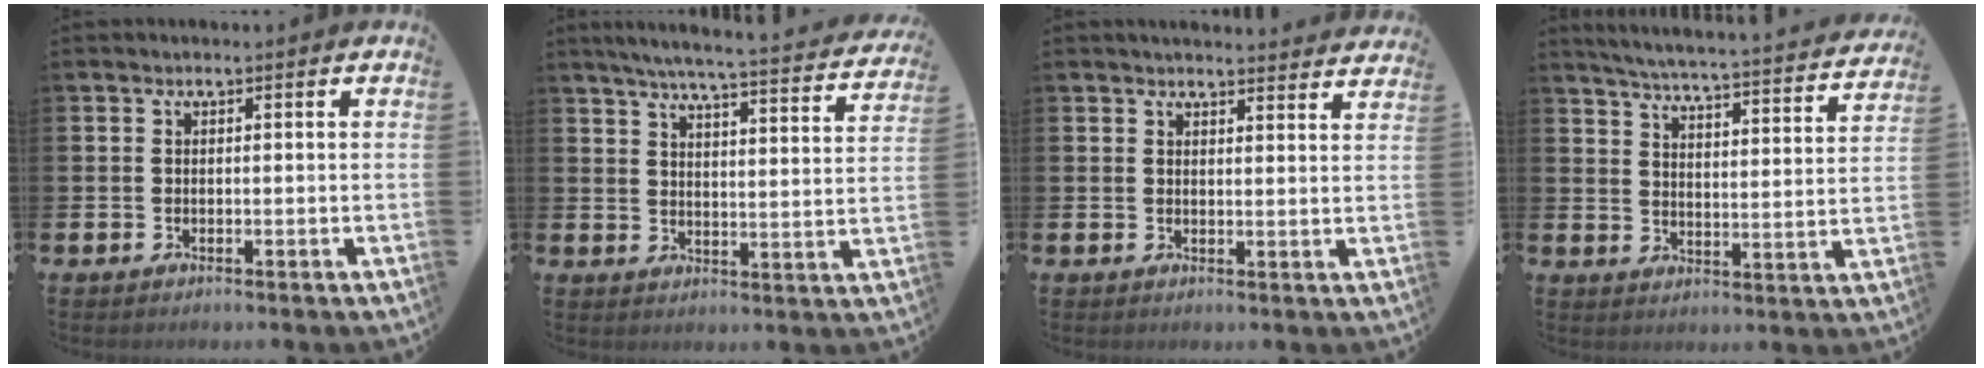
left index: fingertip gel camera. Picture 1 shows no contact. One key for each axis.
{"total": 5.9, "fx": 5.4, "fy": 0.0, "fz": 2.2, "tx": -0.059, "ty": -0.040, "tz": 0.090}
{"total": 3.2, "fx": 3.1, "fy": 0.2, "fz": 0.1, "tx": 0.002, "ty": -0.021, "tz": 0.055}
{"total": 4.9, "fx": 4.7, "fy": -0.2, "fz": 1.4, "tx": -0.051, "ty": -0.043, "tz": 0.075}